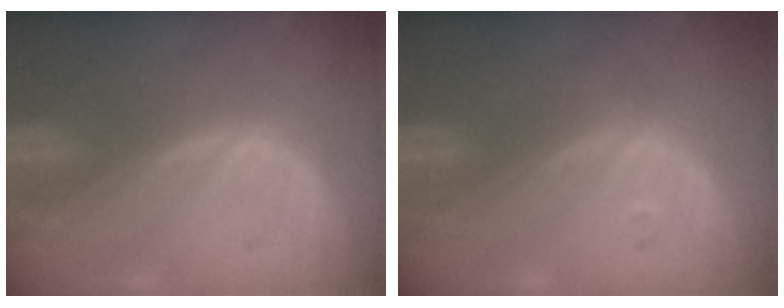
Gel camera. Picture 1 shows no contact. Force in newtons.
{"total": 0.7, "press": 0.7, "slide": 0.1}